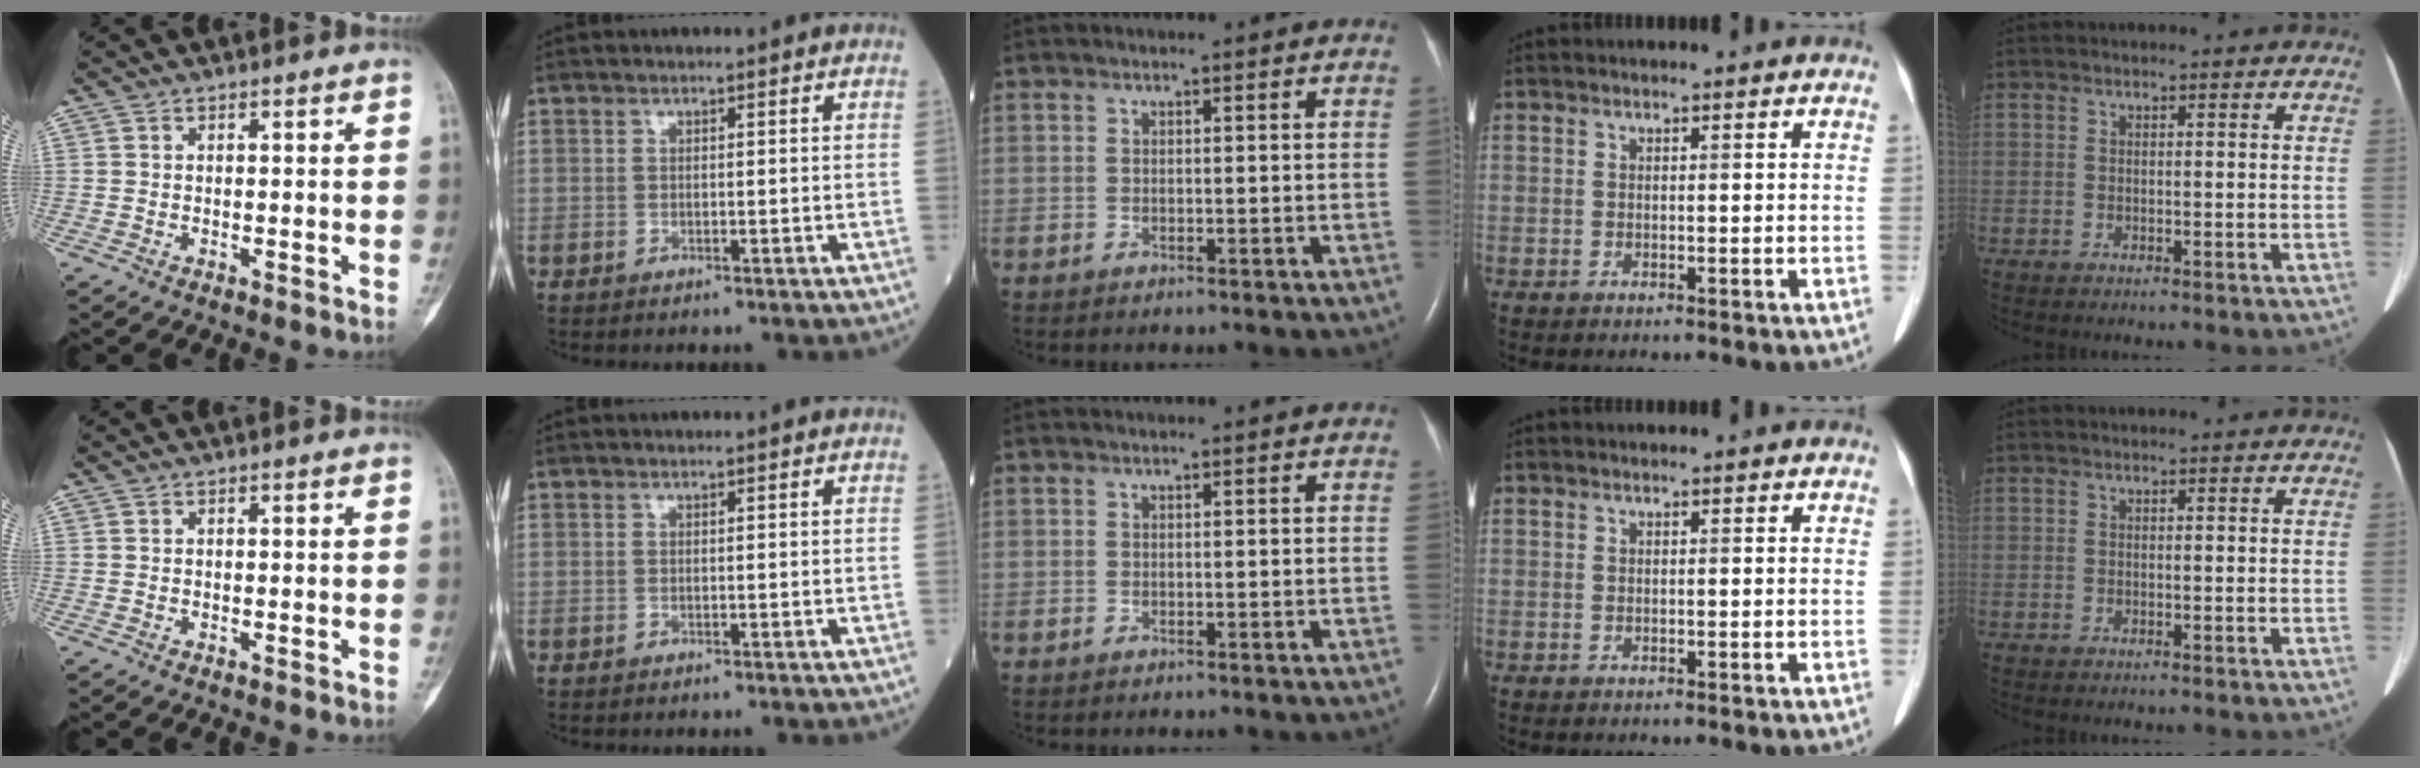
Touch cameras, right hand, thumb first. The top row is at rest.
{}